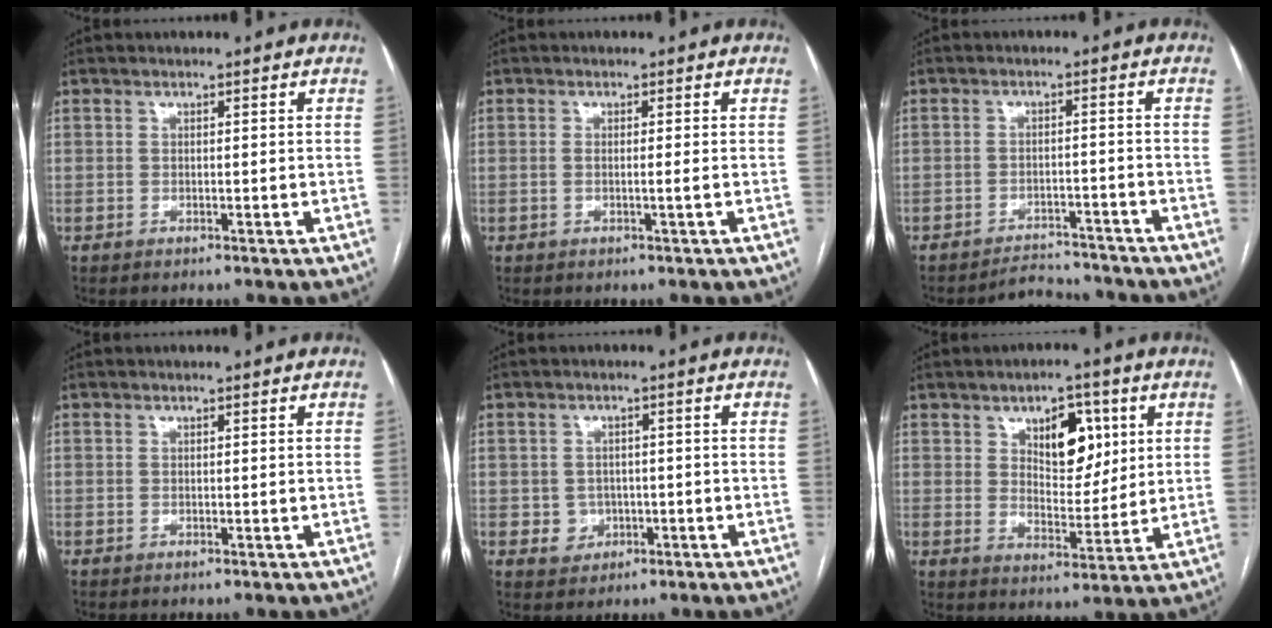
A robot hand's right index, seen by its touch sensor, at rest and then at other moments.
{"total": 1.1, "force": [-0.2, -0.2, 1.1], "torque": [-0.021, -0.001, -0.004]}
{"total": 5.7, "force": [-5.6, 1.0, 0.0], "torque": [0.003, 0.008, -0.085]}
{"total": 0.0}
{"total": 3.4, "force": [-0.7, 3.2, 0.7], "torque": [0.003, 0.008, -0.002]}
{"total": 8.8, "force": [3.7, 4.7, 6.5], "torque": [-0.093, 0.007, 0.063]}